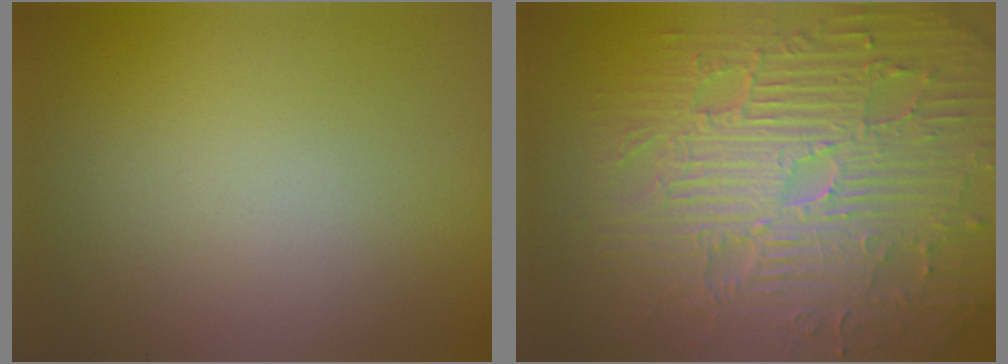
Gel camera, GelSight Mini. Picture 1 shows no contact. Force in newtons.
{"total": 11.3, "press": 7.4, "slide": 8.6}